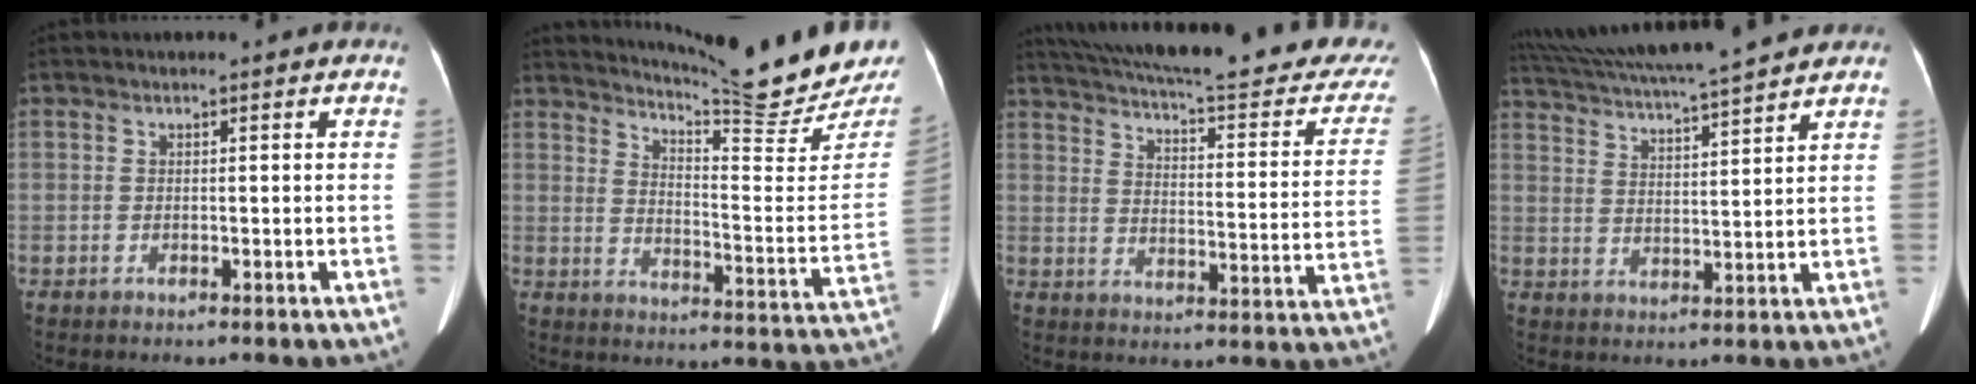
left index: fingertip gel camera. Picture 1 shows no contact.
{"total": 19.8, "force": [18.5, 0.7, 6.9], "torque": [-0.106, -0.099, 0.234]}
{"total": 31.7, "force": [27.3, 4.8, 15.5], "torque": [-0.240, -0.058, 0.332]}
{"total": 17.8, "force": [15.8, 0.4, 8.2], "torque": [-0.152, 0.036, 0.244]}